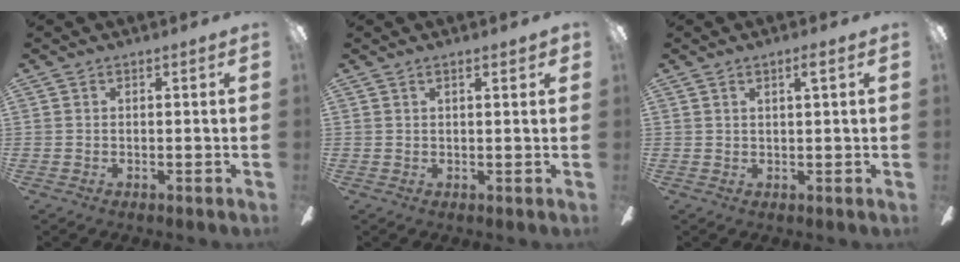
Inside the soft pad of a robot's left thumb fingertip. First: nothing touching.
{"total": 2.0, "force": [1.0, 0.1, 1.7], "torque": [-0.037, 0.000, 0.017]}
{"total": 2.3, "force": [1.2, 0.1, 1.9], "torque": [-0.032, -0.001, 0.017]}